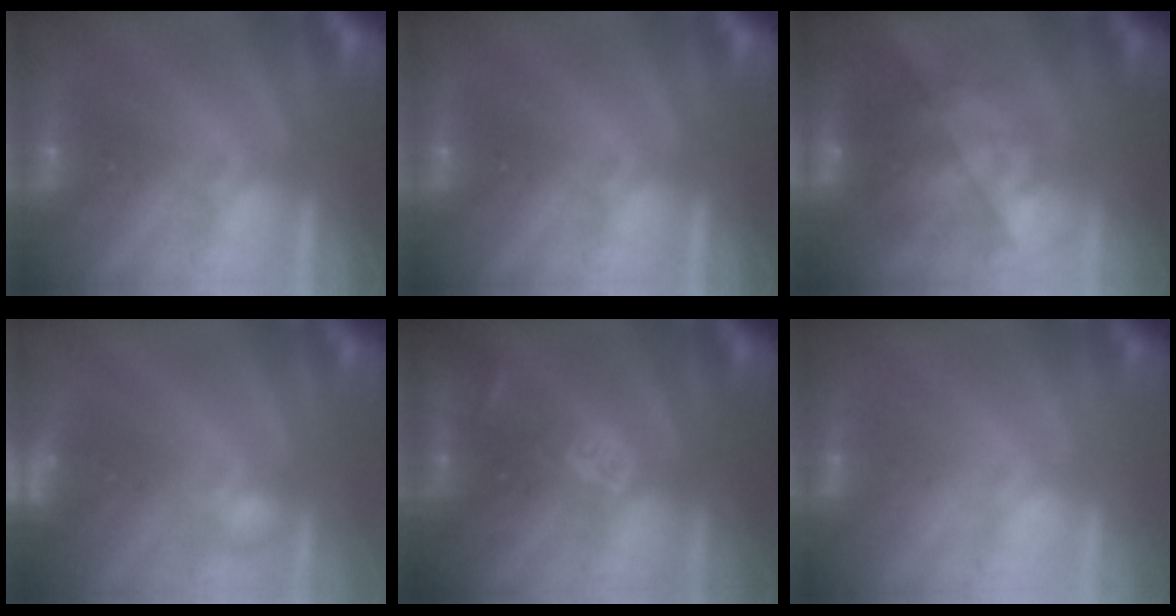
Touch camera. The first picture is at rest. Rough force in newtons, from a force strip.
{"total": 0.0}
{"total": 7.8}
{"total": 2.8}
{"total": 2.4}
{"total": 2.3}